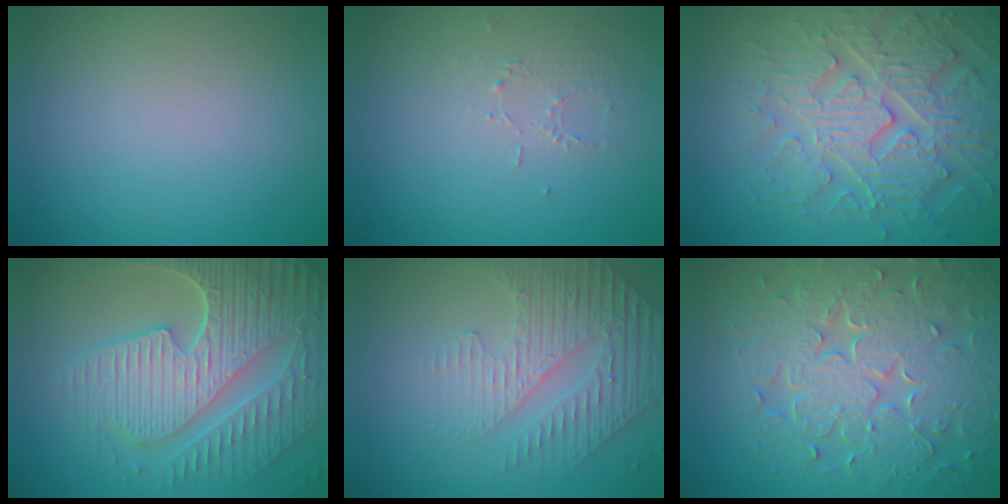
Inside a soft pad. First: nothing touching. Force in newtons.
{"total": 1.0, "press": 0.5, "slide": 0.9}
{"total": 7.0, "press": 5.9, "slide": 3.8}
{"total": 8.9, "press": 6.4, "slide": 6.2}
{"total": 4.6, "press": 3.3, "slide": 3.2}
{"total": 8.9, "press": 6.5, "slide": 6.1}